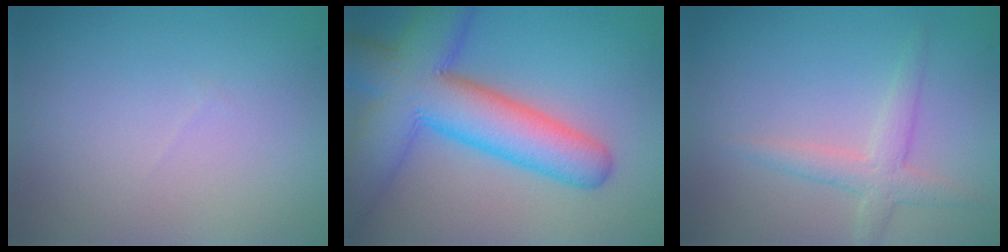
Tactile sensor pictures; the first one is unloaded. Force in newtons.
{"total": 10.8, "press": 10.8, "slide": 0.5}
{"total": 2.6, "press": 2.6, "slide": 0.1}